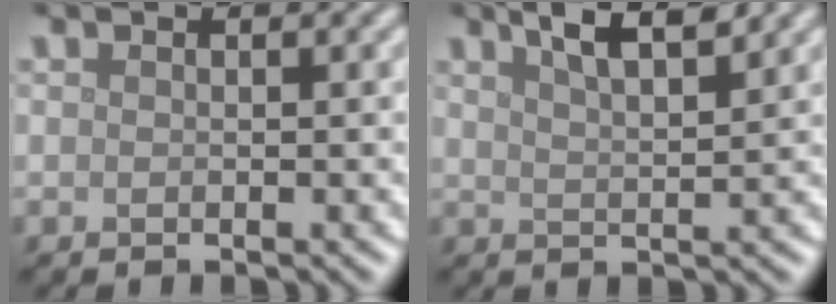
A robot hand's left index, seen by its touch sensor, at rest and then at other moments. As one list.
[{"total": 5.0, "force": [3.5, 1.2, 3.3], "torque": [-0.042, 0.021, 0.046]}]